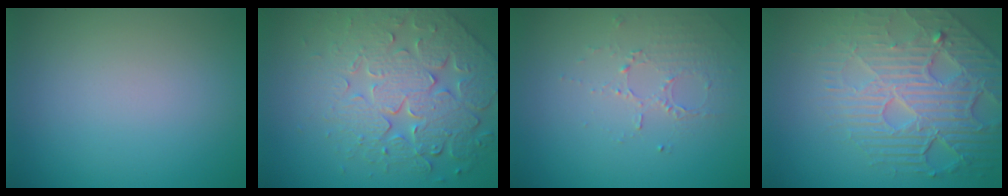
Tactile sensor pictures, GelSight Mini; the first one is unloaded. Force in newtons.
{"total": 7.5, "press": 5.9, "slide": 4.7}
{"total": 1.6, "press": 1.0, "slide": 1.3}
{"total": 6.7, "press": 5.3, "slide": 4.1}